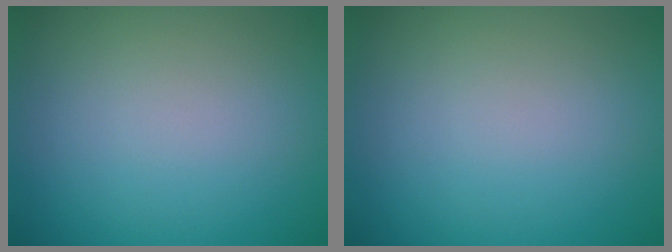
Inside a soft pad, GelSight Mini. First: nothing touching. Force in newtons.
{"total": 0.0}